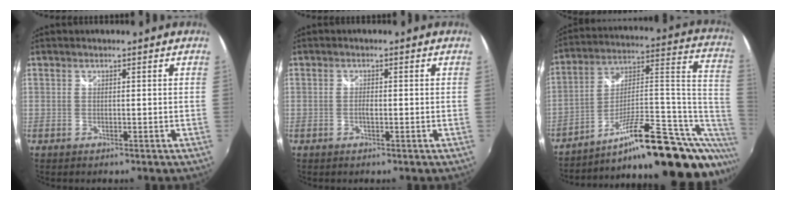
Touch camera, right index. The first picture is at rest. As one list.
[{"total": 1.1, "force": [-0.3, 0.4, 0.9], "torque": [-0.021, 0.001, -0.006]}, {"total": 26.2, "force": [-12.7, 8.1, 21.5], "torque": [-0.261, 0.035, -0.184]}]